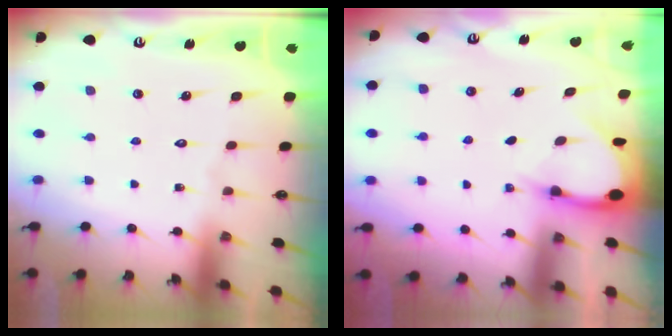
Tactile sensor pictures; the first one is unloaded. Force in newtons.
{"total": 3.3, "press": 3.3, "slide": 0.3}